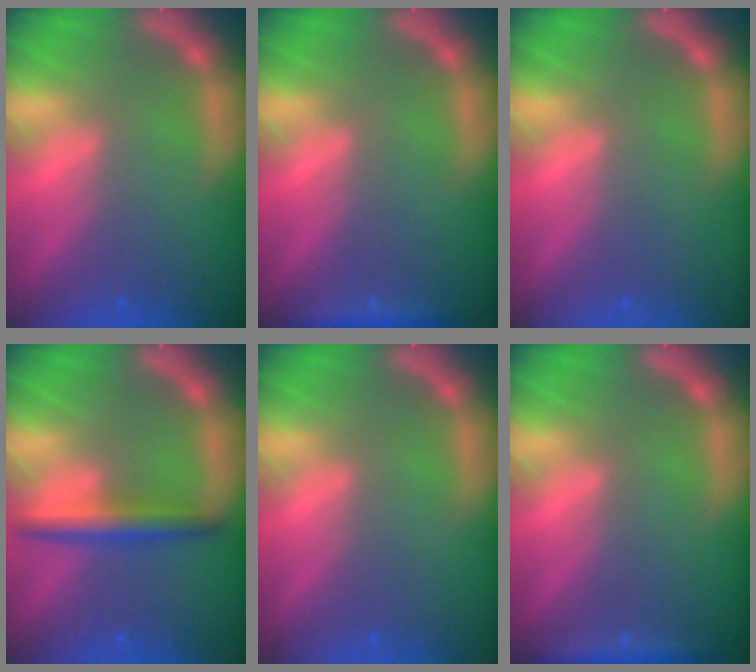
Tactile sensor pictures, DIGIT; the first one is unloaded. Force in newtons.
{"total": 1.4}
{"total": 0.0}
{"total": 3.5}
{"total": 0.0}
{"total": 1.9}